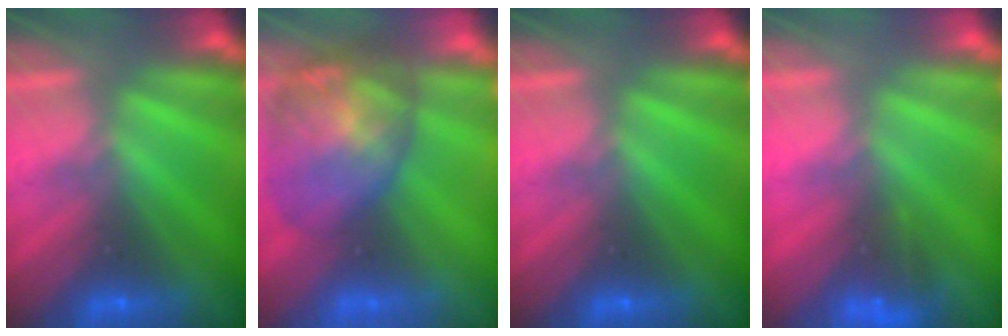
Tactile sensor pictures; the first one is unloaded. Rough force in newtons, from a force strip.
{"total": 6.9}
{"total": 0.0}
{"total": 4.5}